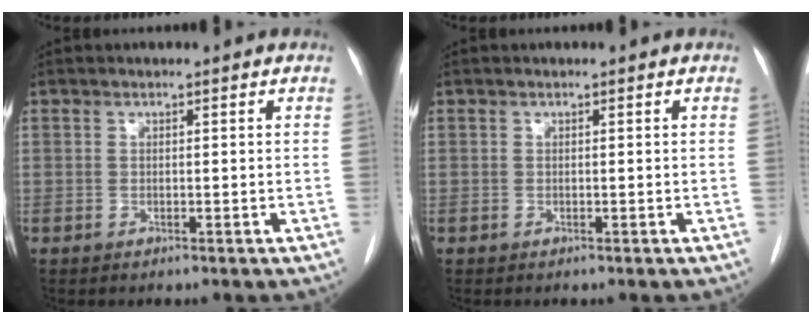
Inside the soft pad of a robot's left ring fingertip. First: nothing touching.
{"total": 0.0}